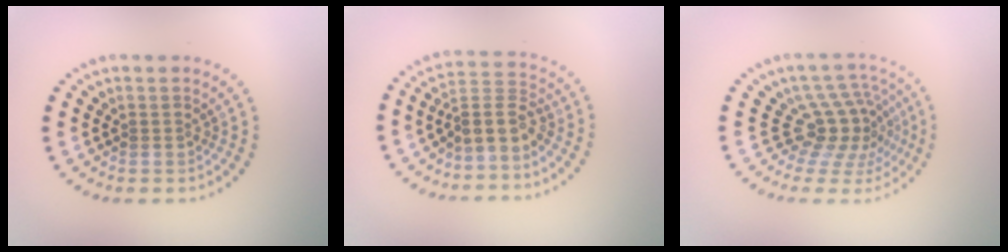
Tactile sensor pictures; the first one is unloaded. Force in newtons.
{"total": 3.2, "press": 2.4, "slide": 2.1}
{"total": 4.3, "press": 3.0, "slide": 3.1}